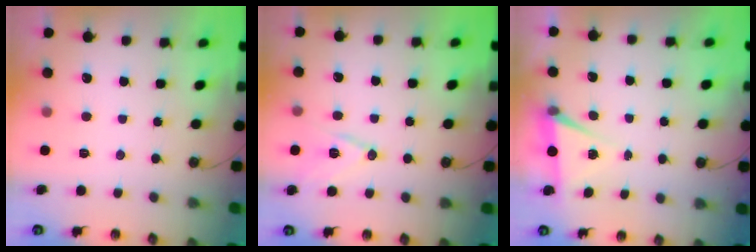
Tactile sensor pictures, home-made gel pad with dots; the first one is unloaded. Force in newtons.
{"total": 10.2, "press": 9.6, "slide": 3.4}
{"total": 5.1, "press": 2.3, "slide": 4.5}